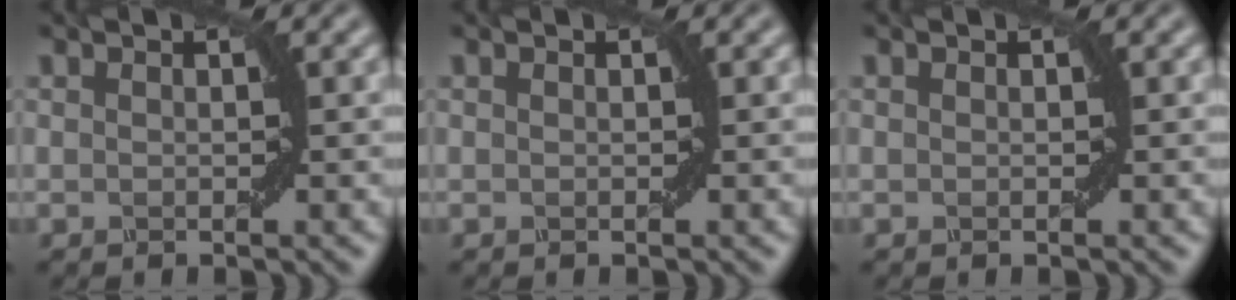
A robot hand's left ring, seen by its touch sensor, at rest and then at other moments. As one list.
[{"total": 0.0}, {"total": 0.0}]